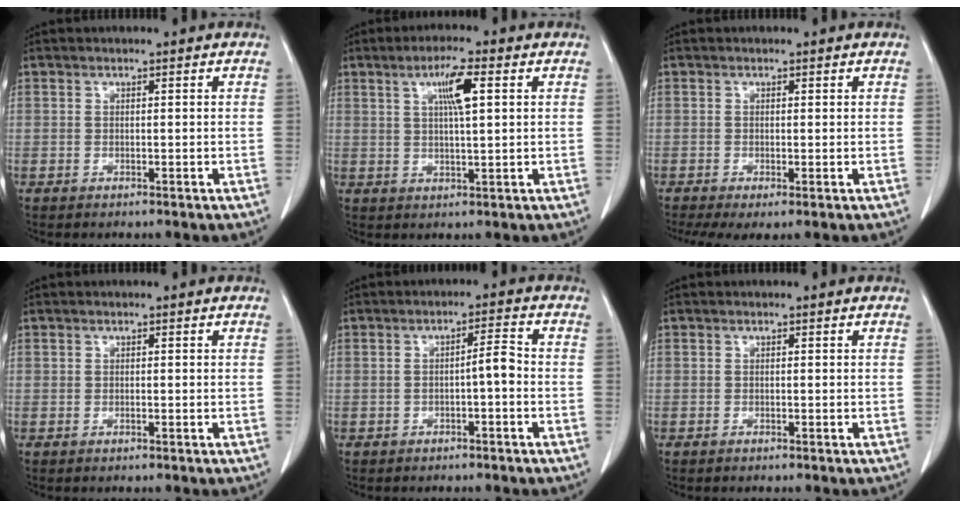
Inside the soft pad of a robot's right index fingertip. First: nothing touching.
{"total": 5.8, "force": [2.1, 0.5, 5.4], "torque": [-0.098, 0.002, 0.035]}
{"total": 3.9, "force": [-2.0, 1.5, 3.1], "torque": [-0.058, -0.015, -0.034]}
{"total": 0.0}
{"total": 3.1, "force": [-0.7, 0.4, 2.9], "torque": [-0.044, 0.010, -0.010]}
{"total": 0.0}